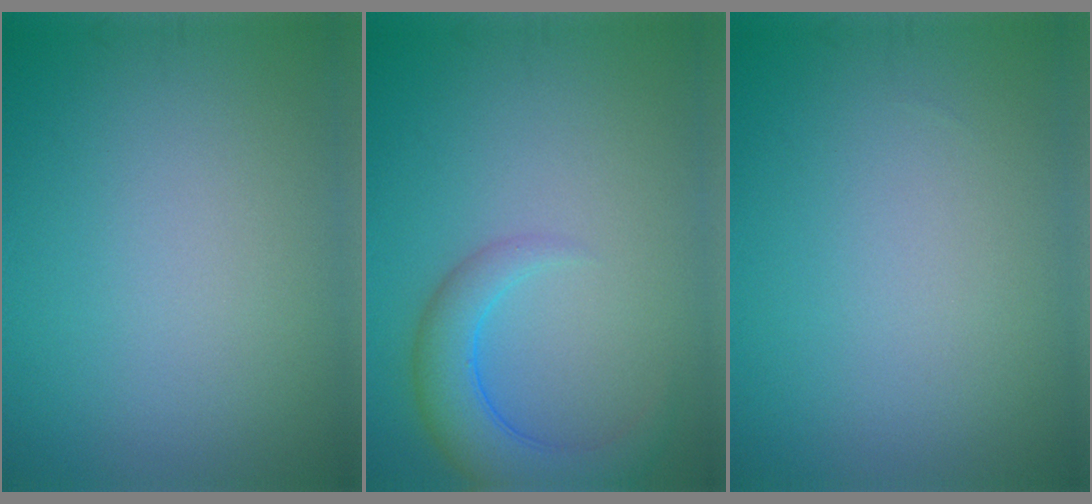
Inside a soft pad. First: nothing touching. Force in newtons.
{"total": 4.6, "press": 4.6, "slide": 0.4}
{"total": 0.0}